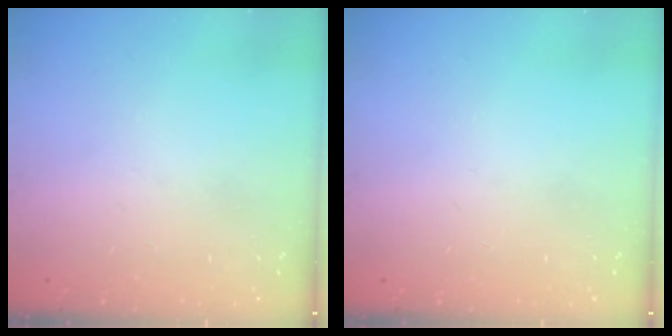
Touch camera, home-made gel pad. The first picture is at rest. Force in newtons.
{"total": 0.0}